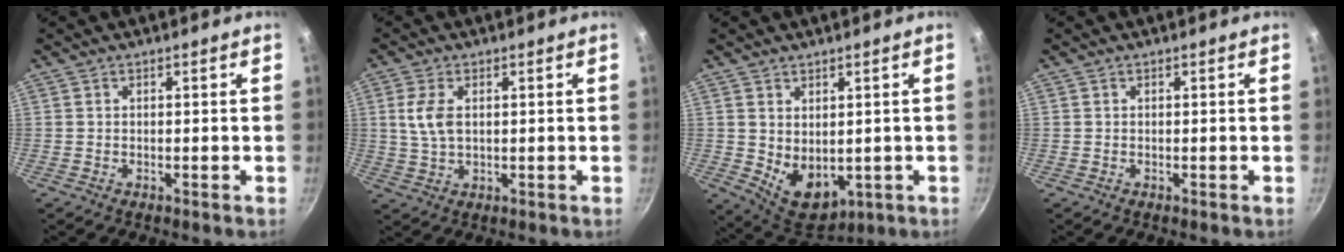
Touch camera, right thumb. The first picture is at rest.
{"total": 5.5, "force": [1.1, 3.2, 4.4], "torque": [-0.089, -0.001, 0.022]}
{"total": 8.6, "force": [0.4, 5.9, 6.2], "torque": [-0.071, -0.022, 0.031]}
{"total": 0.0}